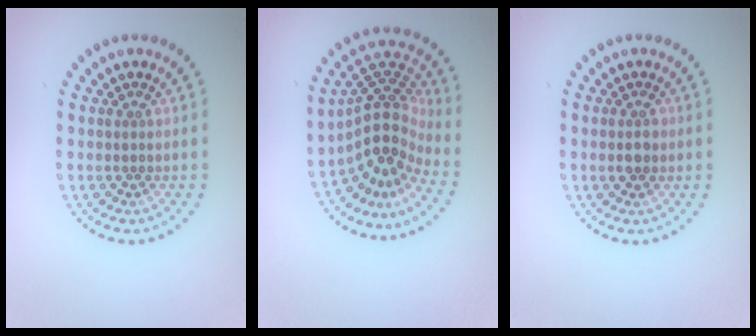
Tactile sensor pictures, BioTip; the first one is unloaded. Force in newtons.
{"total": 5.1, "press": 3.6, "slide": 3.6}
{"total": 1.8, "press": 1.8, "slide": 0.1}